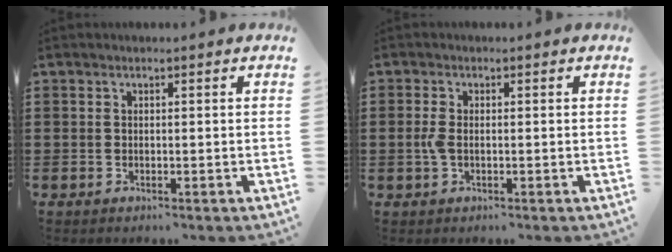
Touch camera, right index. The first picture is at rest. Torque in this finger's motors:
{"motor_torque": [0.61, 0.41, 0.28, 0.06]}